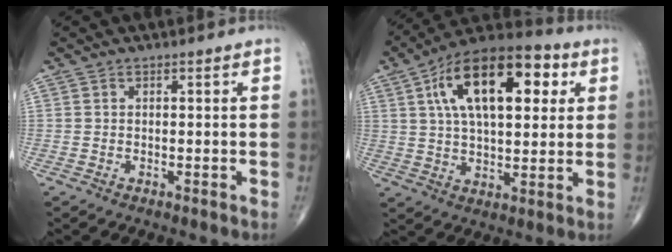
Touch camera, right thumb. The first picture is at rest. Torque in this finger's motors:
{"motor_torque": [-0.54, 1.54, 1.66, 0.81, 0.19]}